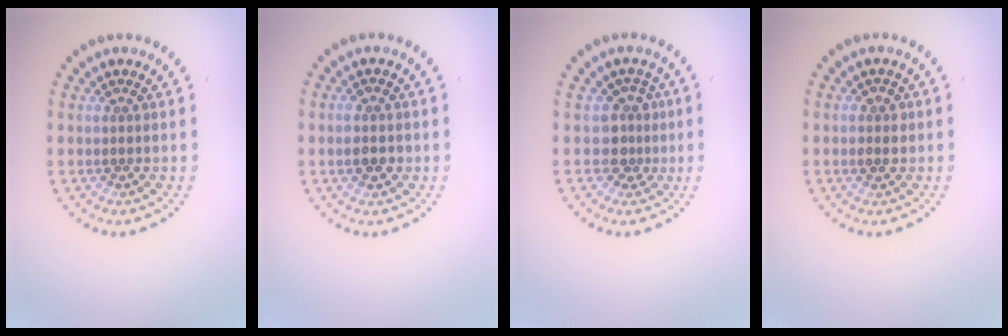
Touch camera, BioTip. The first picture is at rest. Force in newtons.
{"total": 2.0, "press": 2.0, "slide": 0.3}
{"total": 2.4, "press": 1.8, "slide": 1.6}
{"total": 1.5, "press": 1.4, "slide": 0.4}